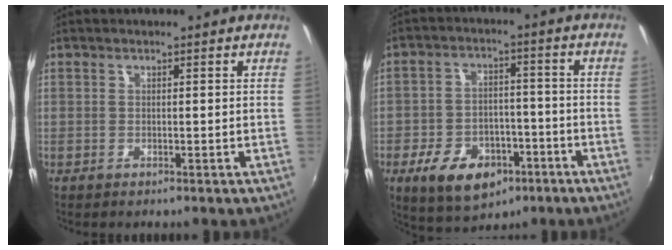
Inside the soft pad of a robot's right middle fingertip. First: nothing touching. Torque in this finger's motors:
{"motor_torque": [1.18, -0.96, 0.17, 0.13]}